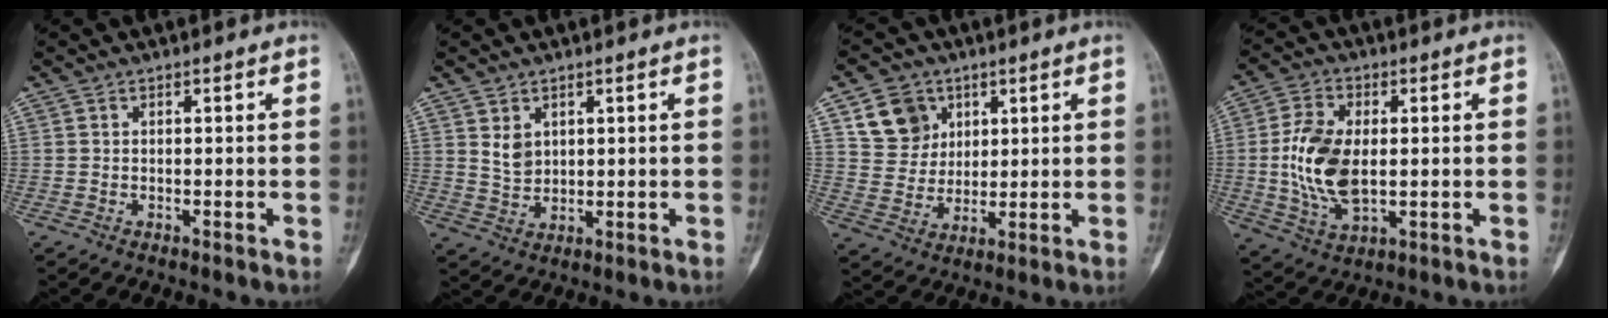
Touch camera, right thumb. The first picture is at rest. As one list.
[{"total": 3.7, "force": [1.6, 2.7, 2.1], "torque": [-0.027, -0.016, 0.039]}, {"total": 9.0, "force": [4.1, 7.5, 2.9], "torque": [-0.021, -0.016, 0.080]}, {"total": 12.1, "force": [0.1, 6.9, 9.9], "torque": [-0.194, -0.003, 0.006]}]